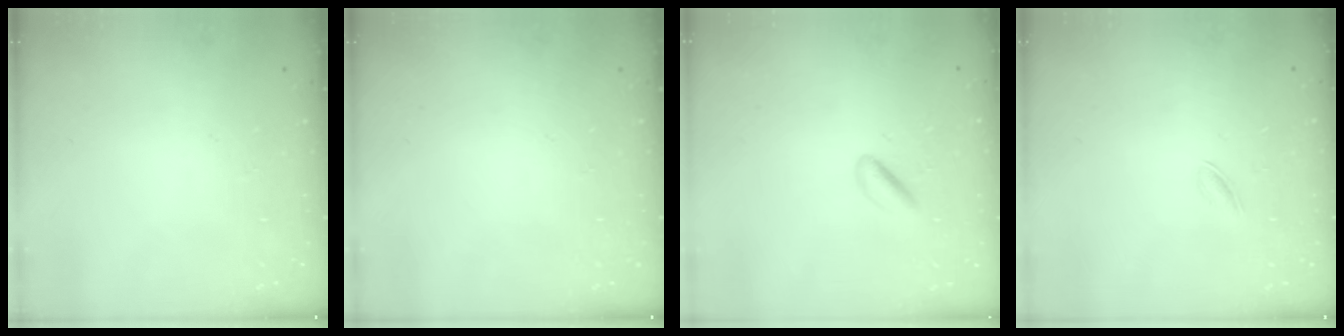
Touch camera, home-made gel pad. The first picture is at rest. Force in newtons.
{"total": 0.0}
{"total": 2.5, "press": 2.3, "slide": 1.0}
{"total": 2.3, "press": 2.2, "slide": 0.7}